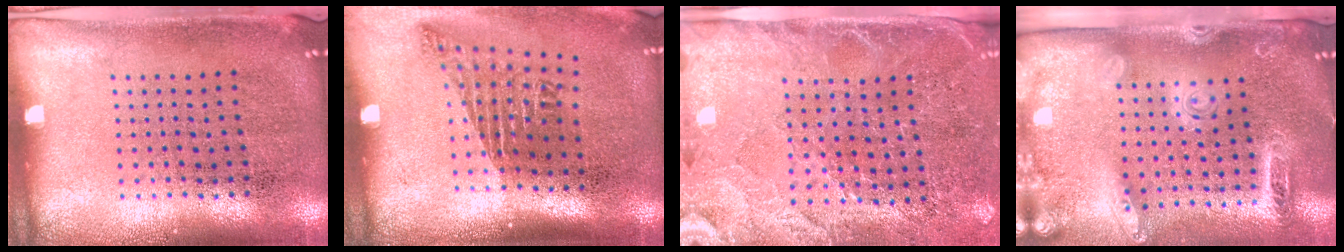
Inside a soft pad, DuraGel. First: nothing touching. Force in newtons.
{"total": 1.8, "press": 1.1, "slide": 1.4}
{"total": 2.9, "press": 2.6, "slide": 1.2}
{"total": 2.5, "press": 2.0, "slide": 1.5}